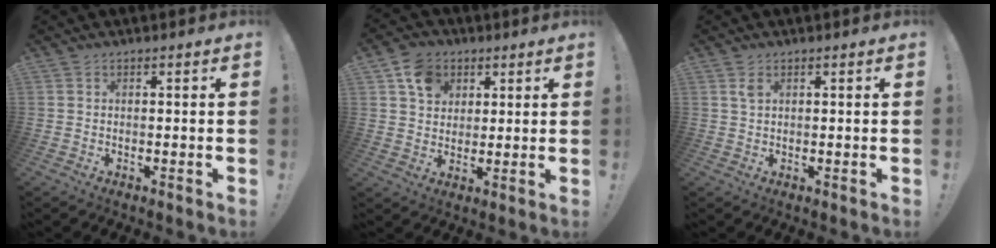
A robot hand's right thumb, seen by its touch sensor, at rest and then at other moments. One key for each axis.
{"total": 8.8, "fx": 4.0, "fy": 7.3, "fz": 3.0, "tx": -0.041, "ty": -0.015, "tz": 0.079}
{"total": 1.9, "fx": 1.0, "fy": 0.9, "fz": 1.3, "tx": -0.026, "ty": 0.000, "tz": 0.017}